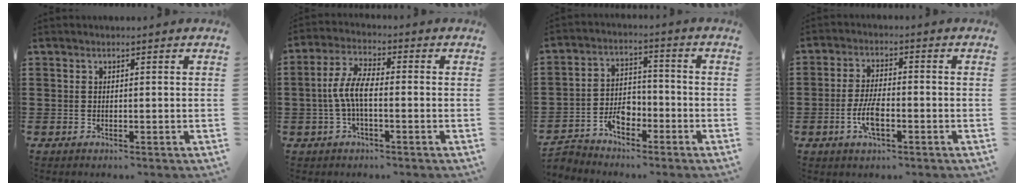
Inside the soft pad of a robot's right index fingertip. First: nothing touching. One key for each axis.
{"total": 5.9, "fx": -1.1, "fy": 2.1, "fz": 5.4, "tx": -0.132, "ty": -0.003, "tz": -0.031}
{"total": 4.6, "fx": -3.3, "fy": 2.7, "fz": 1.9, "tx": -0.043, "ty": 0.013, "tz": -0.066}
{"total": 5.5, "fx": -1.9, "fy": 2.1, "fz": 4.7, "tx": -0.106, "ty": 0.000, "tz": -0.041}